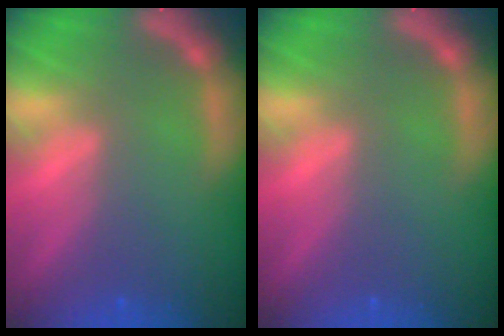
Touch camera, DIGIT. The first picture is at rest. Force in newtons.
{"total": 0.0}